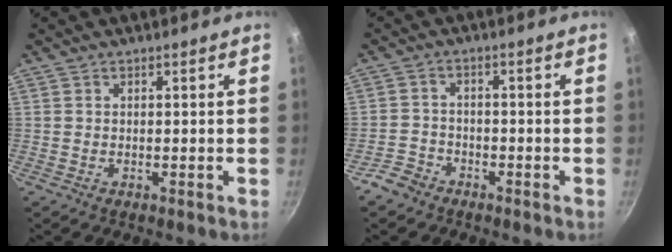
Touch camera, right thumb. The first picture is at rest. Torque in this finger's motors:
{"motor_torque": [0.21, -0.01, -0.05, 0.03, 0.02]}